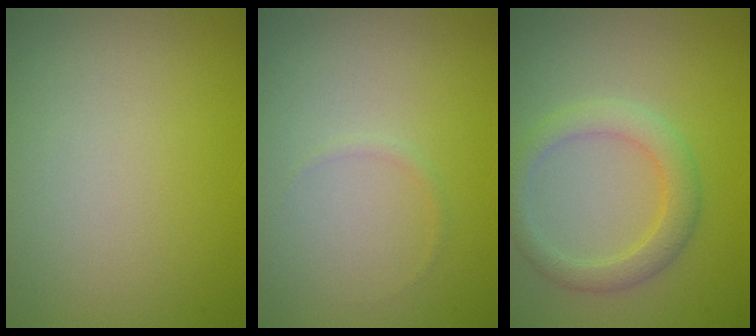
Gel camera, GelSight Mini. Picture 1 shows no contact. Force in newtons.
{"total": 1.2, "press": 1.2, "slide": 0.2}
{"total": 2.9, "press": 2.9, "slide": 0.2}